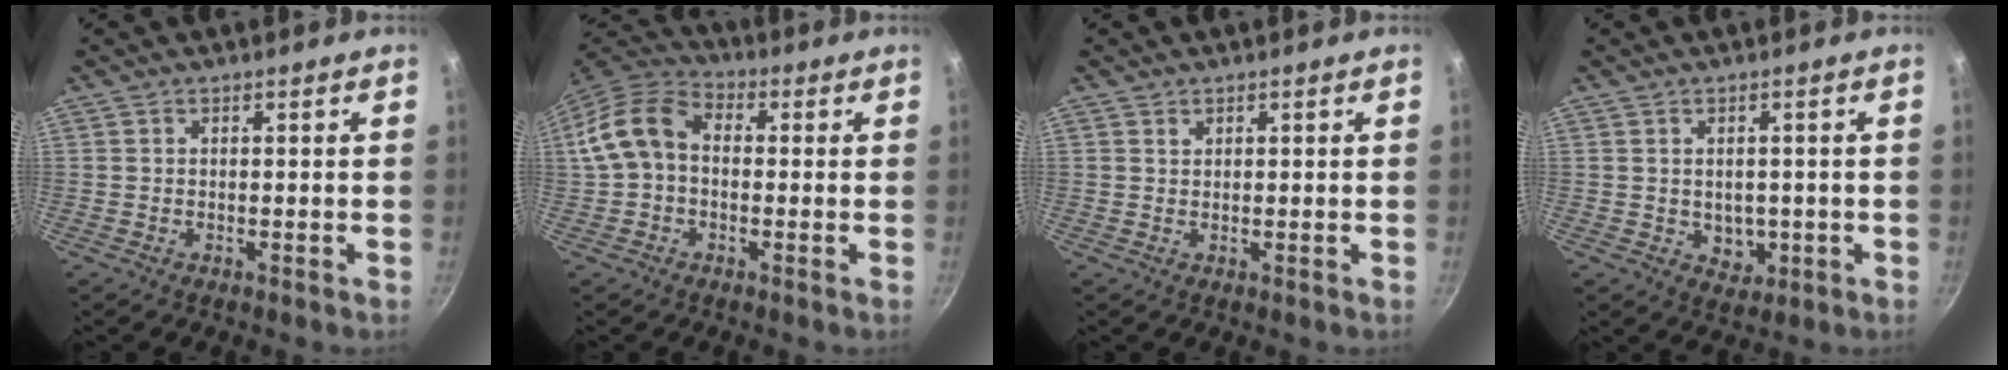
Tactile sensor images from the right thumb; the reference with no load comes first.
{"total": 11.2, "force": [0.3, 8.1, 7.7], "torque": [-0.132, 0.035, -0.013]}
{"total": 0.7, "force": [0.5, 0.5, 0.2], "torque": [-0.003, -0.001, 0.009]}
{"total": 4.1, "force": [-0.4, 3.3, 2.3], "torque": [-0.016, -0.002, 0.003]}